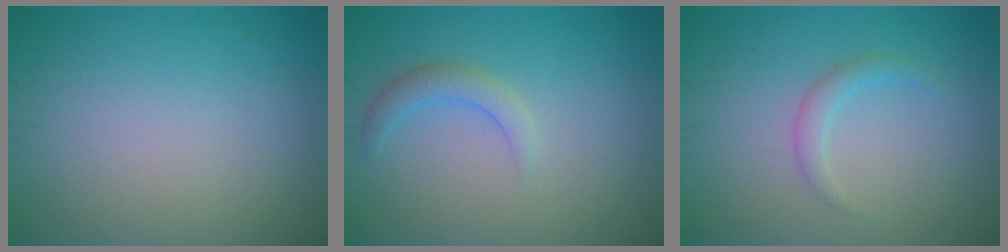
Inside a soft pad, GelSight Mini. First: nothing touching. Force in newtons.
{"total": 1.9, "press": 1.9, "slide": 0.2}
{"total": 1.5, "press": 1.5, "slide": 0.1}